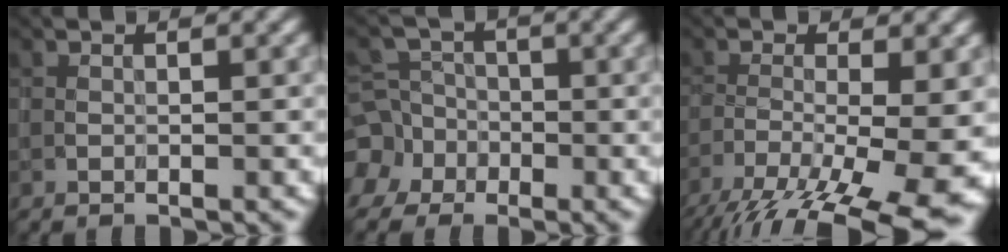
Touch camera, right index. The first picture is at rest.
{"total": 7.3, "force": [-3.0, 6.5, 1.4], "torque": [-0.025, -0.002, -0.077]}
{"total": 12.3, "force": [-6.5, 3.9, 9.6], "torque": [-0.169, -0.016, -0.093]}